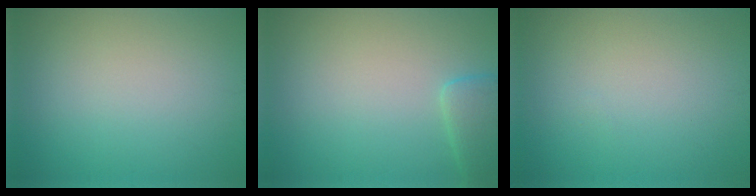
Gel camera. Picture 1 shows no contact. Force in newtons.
{"total": 2.3, "press": 2.3, "slide": 0.2}
{"total": 0.0}